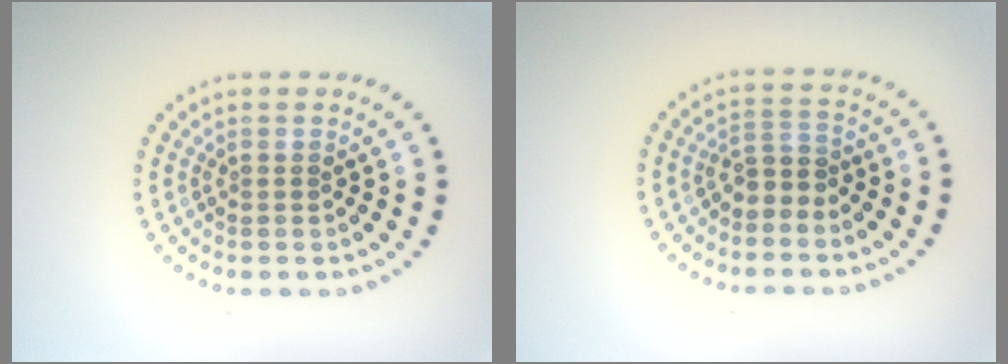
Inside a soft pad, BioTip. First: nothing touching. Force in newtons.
{"total": 2.0, "press": 1.6, "slide": 1.1}